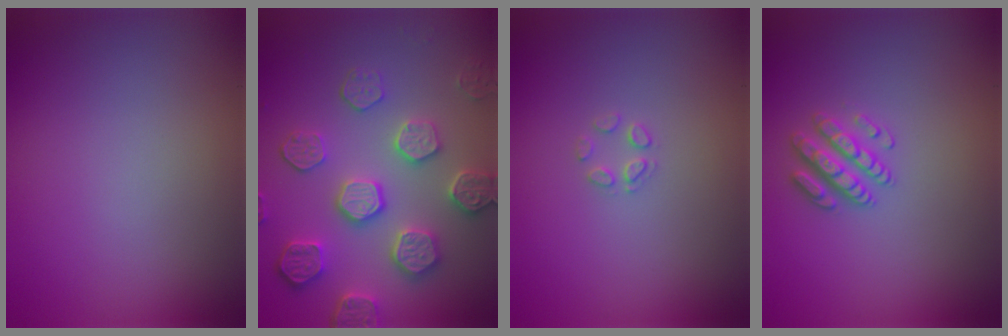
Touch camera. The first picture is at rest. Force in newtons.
{"total": 6.1, "press": 5.3, "slide": 3.0}
{"total": 1.2, "press": 1.2, "slide": 0.1}
{"total": 2.6, "press": 2.6, "slide": 0.5}